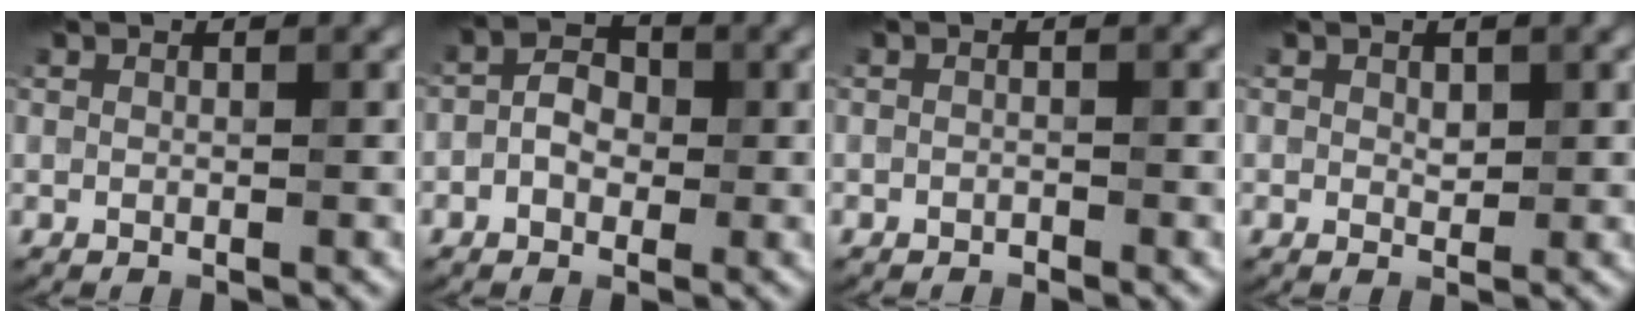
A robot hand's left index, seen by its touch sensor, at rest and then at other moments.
{"total": 2.9, "force": [-0.5, 2.1, 1.9], "torque": [-0.033, 0.005, -0.018]}
{"total": 0.6, "force": [-0.5, 0.3, 0.1], "torque": [0.000, -0.001, -0.009]}
{"total": 1.1, "force": [0.3, 0.9, 0.7], "torque": [-0.011, -0.004, 0.005]}